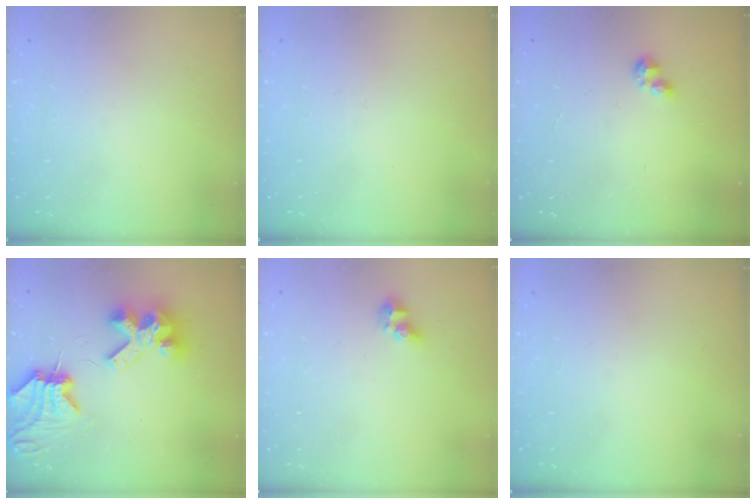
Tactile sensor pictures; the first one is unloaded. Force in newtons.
{"total": 0.0}
{"total": 3.3, "press": 3.3, "slide": 0.6}
{"total": 10.2, "press": 10.1, "slide": 1.3}
{"total": 6.1, "press": 6.1, "slide": 0.2}
{"total": 0.0}